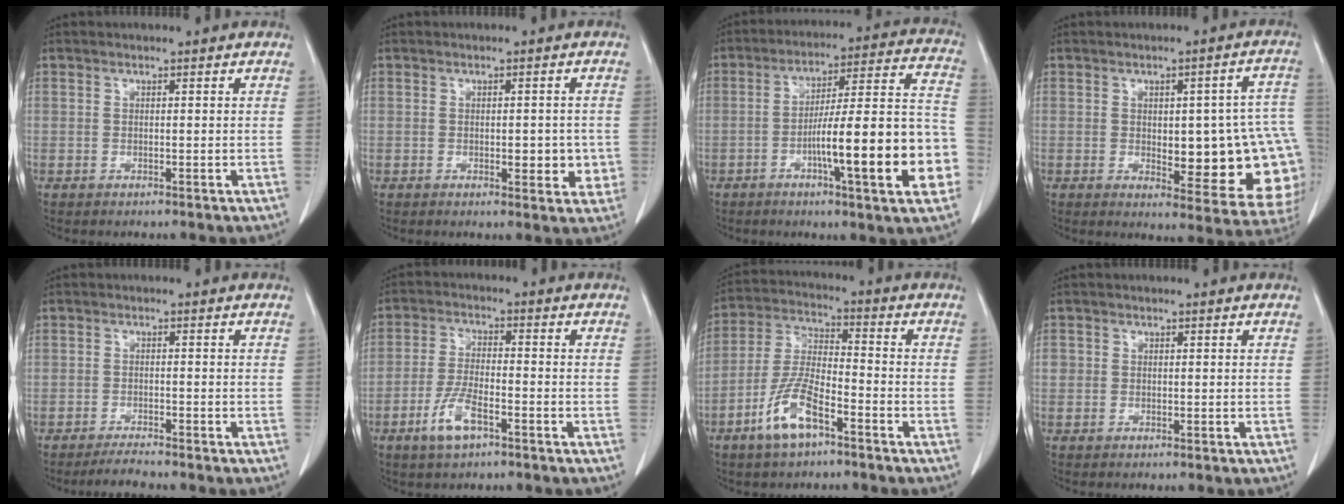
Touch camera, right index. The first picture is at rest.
{"total": 4.4, "force": [-0.8, 2.2, 3.7], "torque": [-0.033, 0.000, -0.007]}
{"total": 19.3, "force": [-5.8, 1.8, 18.3], "torque": [-0.216, 0.024, -0.081]}
{"total": 17.7, "force": [-1.6, 6.0, 16.6], "torque": [-0.137, 0.022, 0.003]}
{"total": 2.4, "force": [-2.3, 0.1, 0.5], "torque": [-0.012, -0.009, -0.039]}
{"total": 6.4, "force": [-3.5, 1.9, 5.0], "torque": [-0.105, -0.004, -0.065]}
{"total": 9.5, "force": [-5.4, 2.7, 7.4], "torque": [-0.162, -0.003, -0.105]}
{"total": 1.2, "force": [0.0, 1.2, 0.2], "torque": [0.010, 0.007, 0.000]}